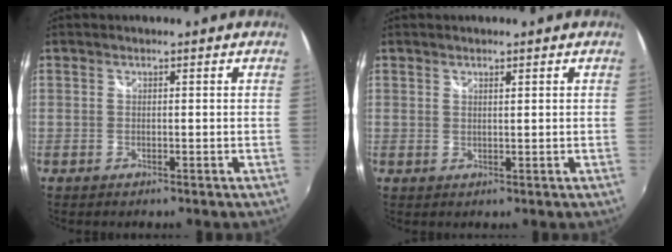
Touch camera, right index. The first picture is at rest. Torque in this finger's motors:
{"motor_torque": [-0.04, 0.10, -0.02, 0.00]}